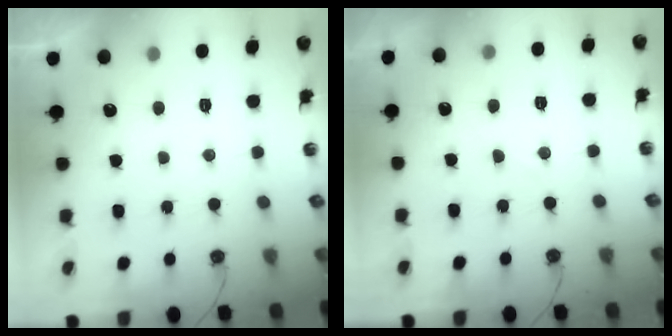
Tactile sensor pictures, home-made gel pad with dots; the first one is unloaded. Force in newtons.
{"total": 4.1, "press": 4.1, "slide": 0.6}